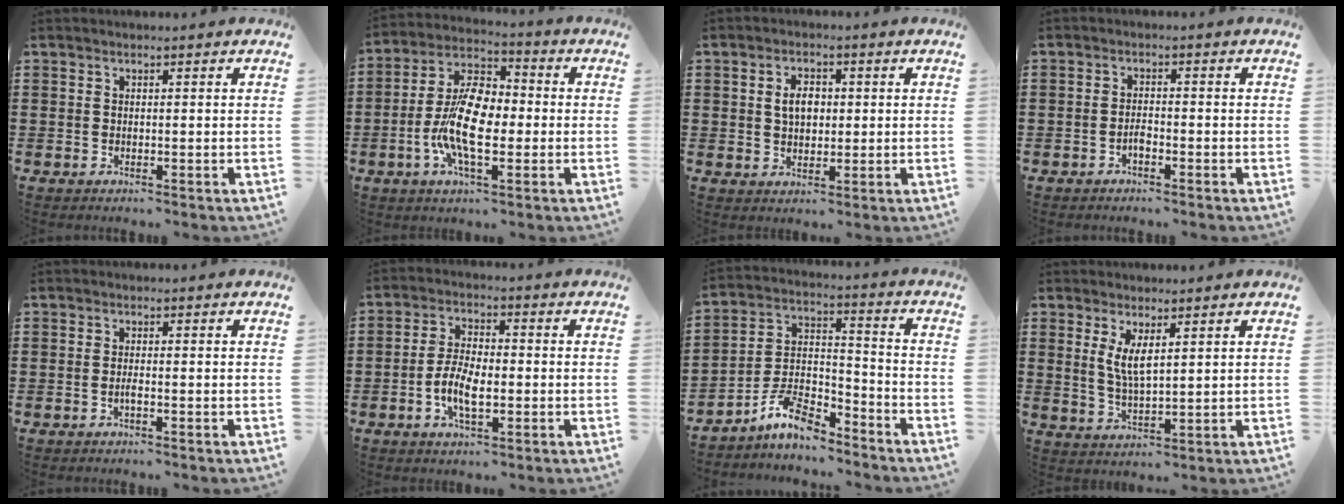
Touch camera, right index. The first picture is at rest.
{"total": 10.8, "force": [-2.2, 5.2, 9.2], "torque": [-0.206, -0.001, -0.046]}
{"total": 3.7, "force": [0.4, 2.4, 2.8], "torque": [-0.052, 0.009, 0.003]}
{"total": 1.6, "force": [-1.0, 0.7, 1.0], "torque": [-0.023, 0.000, -0.019]}
{"total": 1.1, "force": [-0.5, 0.1, 0.9], "torque": [-0.019, -0.004, -0.008]}
{"total": 6.6, "force": [-1.8, 2.8, 5.7], "torque": [-0.130, -0.003, -0.041]}
{"total": 8.7, "force": [-7.2, 2.6, 4.1], "torque": [-0.088, 0.015, -0.140]}
{"total": 4.1, "force": [1.7, 1.4, 3.5], "torque": [-0.074, 0.002, 0.030]}